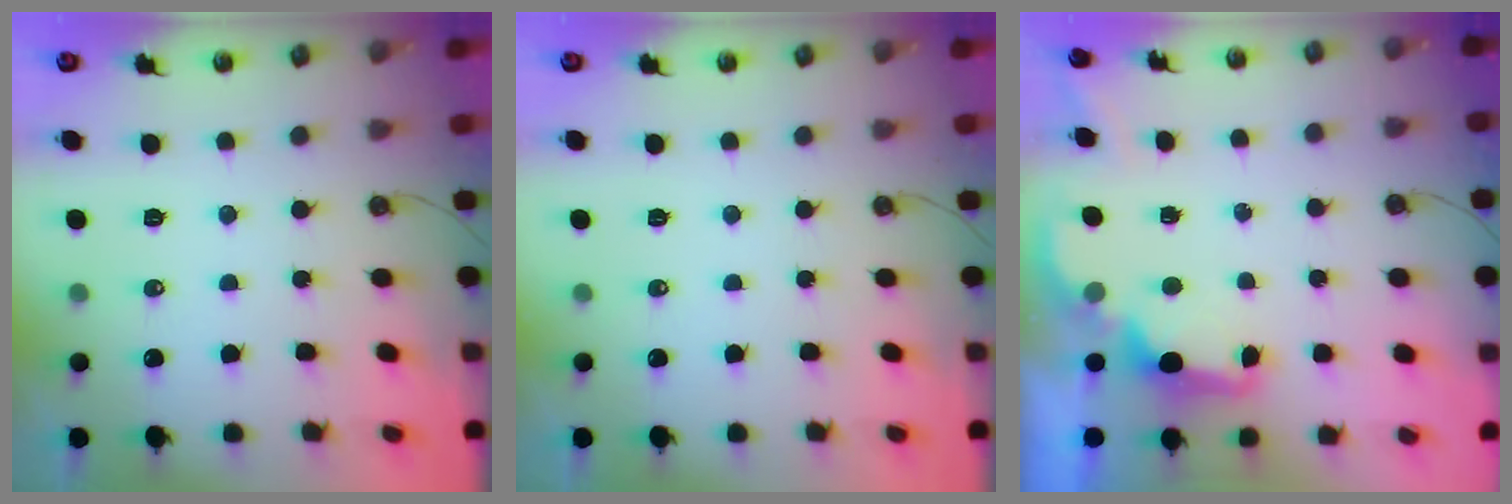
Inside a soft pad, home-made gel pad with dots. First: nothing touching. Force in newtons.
{"total": 0.0}
{"total": 2.5, "press": 2.4, "slide": 0.6}